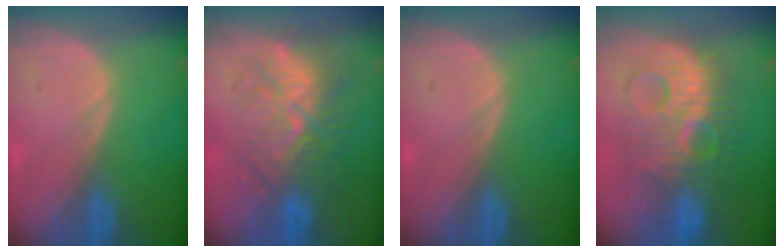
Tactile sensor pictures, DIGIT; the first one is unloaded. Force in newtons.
{"total": 9.2, "press": 9.0, "slide": 2.1}
{"total": 0.0}
{"total": 10.6, "press": 10.6, "slide": 0.3}